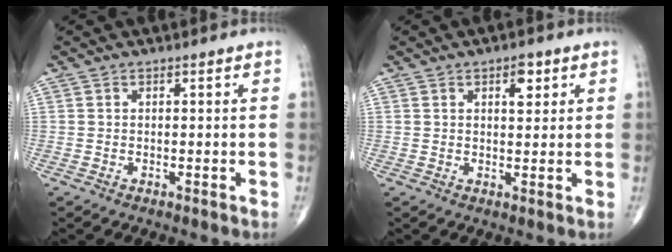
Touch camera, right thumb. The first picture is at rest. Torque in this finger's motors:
{"motor_torque": [-0.21, 0.37, 0.44, 0.12, 0.04]}